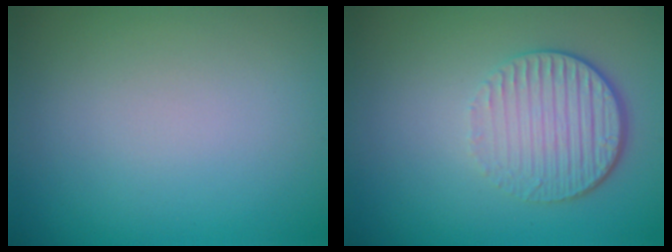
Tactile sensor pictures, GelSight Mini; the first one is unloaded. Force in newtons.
{"total": 4.4, "press": 3.0, "slide": 3.2}